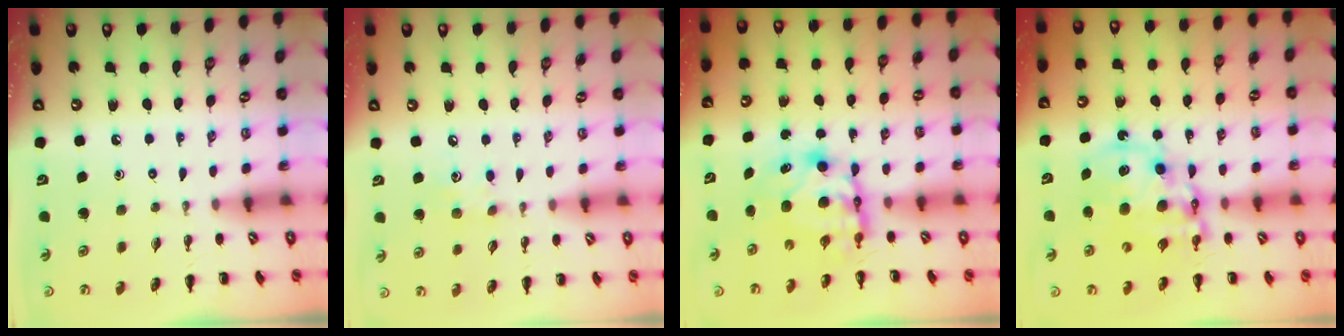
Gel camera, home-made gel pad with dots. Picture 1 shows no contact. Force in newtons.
{"total": 7.8, "press": 7.7, "slide": 1.1}
{"total": 7.1, "press": 6.9, "slide": 1.7}
{"total": 13.4, "press": 13.1, "slide": 2.9}